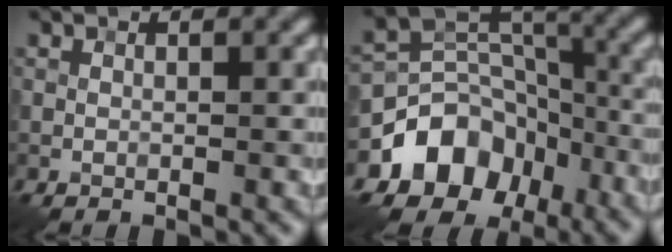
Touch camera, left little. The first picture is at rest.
{"total": 8.9, "force": [-4.7, 6.7, 3.6], "torque": [-0.046, -0.003, -0.086]}